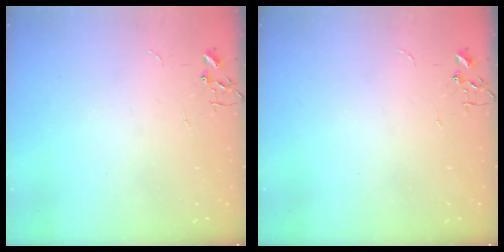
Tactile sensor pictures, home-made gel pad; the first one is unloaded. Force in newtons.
{"total": 0.0}